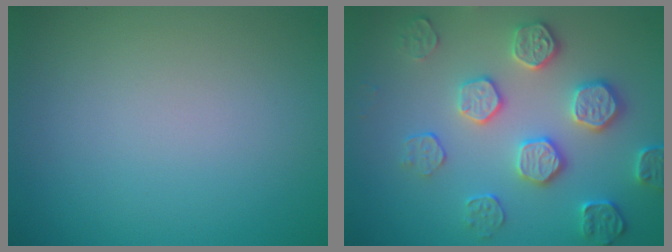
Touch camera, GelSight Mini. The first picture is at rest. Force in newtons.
{"total": 4.6, "press": 4.2, "slide": 1.7}